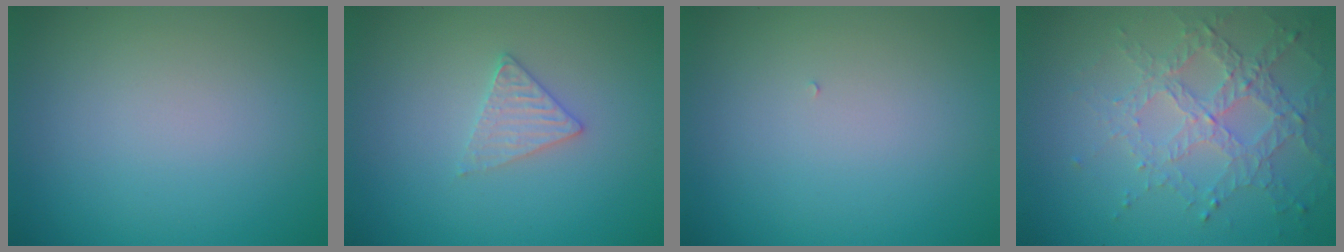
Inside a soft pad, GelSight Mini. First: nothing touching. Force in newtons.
{"total": 1.8, "press": 1.8, "slide": 0.3}
{"total": 0.0}
{"total": 4.7, "press": 3.3, "slide": 3.4}